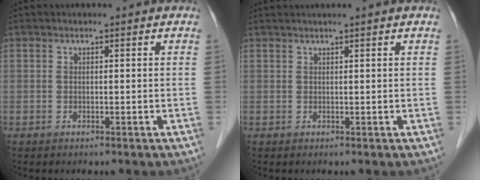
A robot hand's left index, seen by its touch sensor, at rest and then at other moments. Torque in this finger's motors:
{"motor_torque": [0.75, -0.96, 0.34, 0.07]}